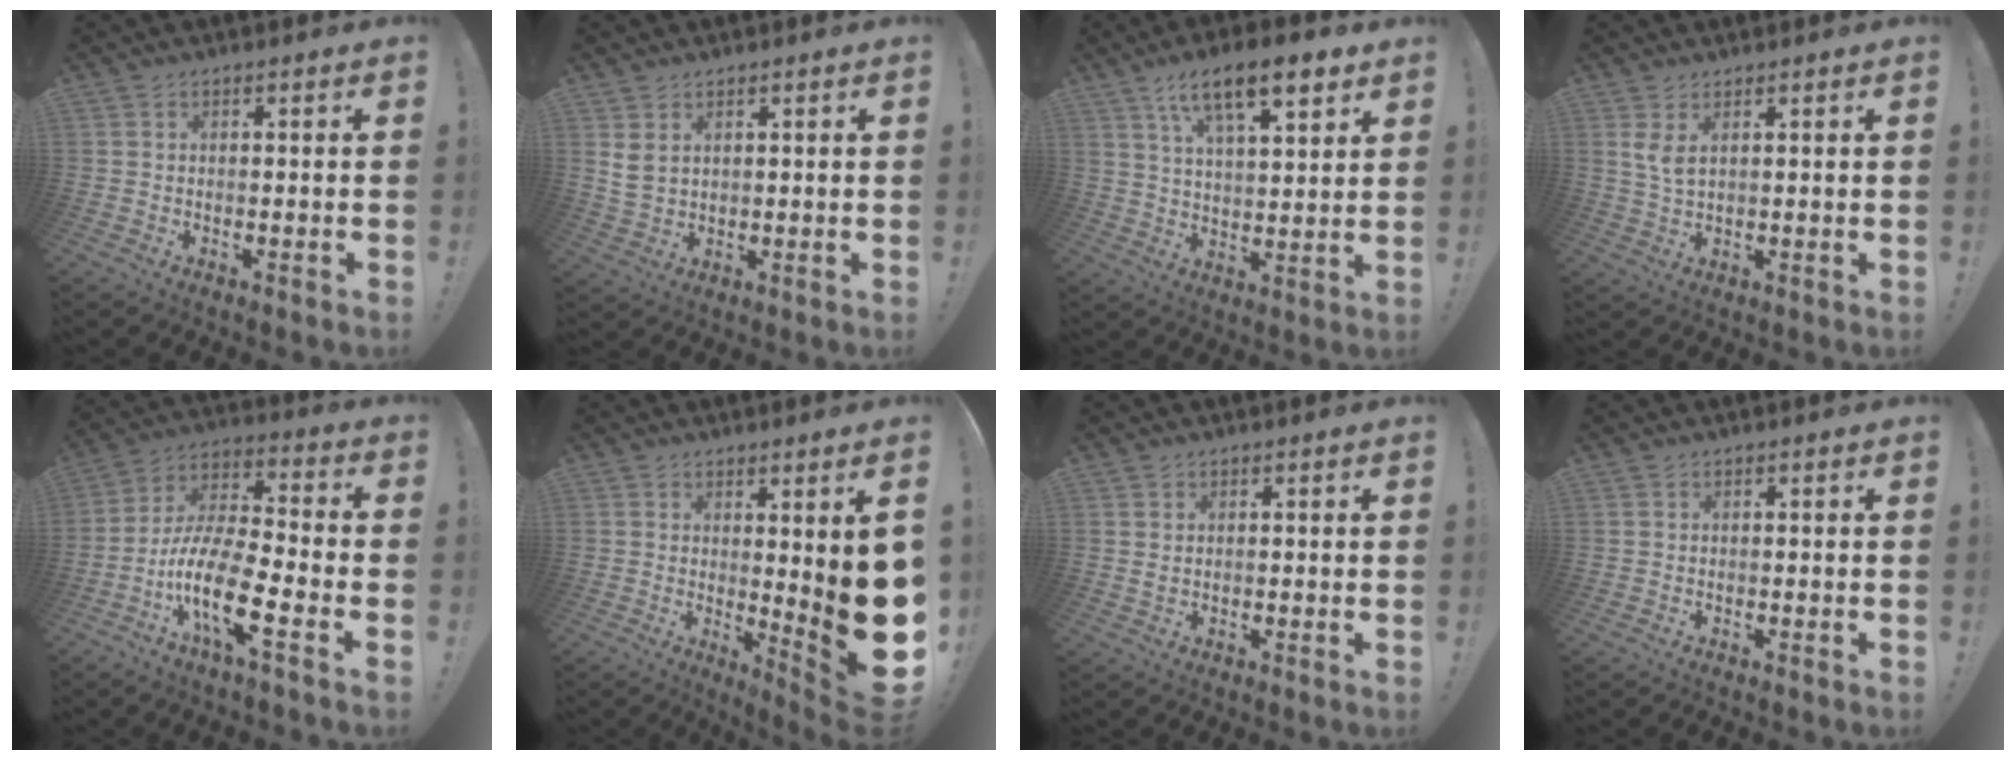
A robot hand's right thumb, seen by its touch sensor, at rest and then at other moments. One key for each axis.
{"total": 4.7, "fx": 2.2, "fy": 3.2, "fz": 2.6, "tx": -0.051, "ty": -0.006, "tz": 0.043}
{"total": 13.8, "fx": 8.1, "fy": 4.7, "fz": 10.2, "tx": -0.158, "ty": -0.034, "tz": 0.133}
{"total": 4.1, "fx": 2.1, "fy": 1.2, "fz": 3.3, "tx": -0.052, "ty": -0.011, "tz": 0.036}
{"total": 18.3, "fx": -7.7, "fy": 5.9, "fz": 15.5, "tx": -0.302, "ty": 0.030, "tz": -0.131}
{"total": 11.8, "fx": 0.4, "fy": 0.8, "fz": 11.8, "tx": -0.144, "ty": -0.043, "tz": 0.009}
{"total": 1.3, "fx": 0.8, "fy": 0.8, "fz": 0.6, "tx": -0.012, "ty": 0.002, "tz": 0.014}
{"total": 0.0}